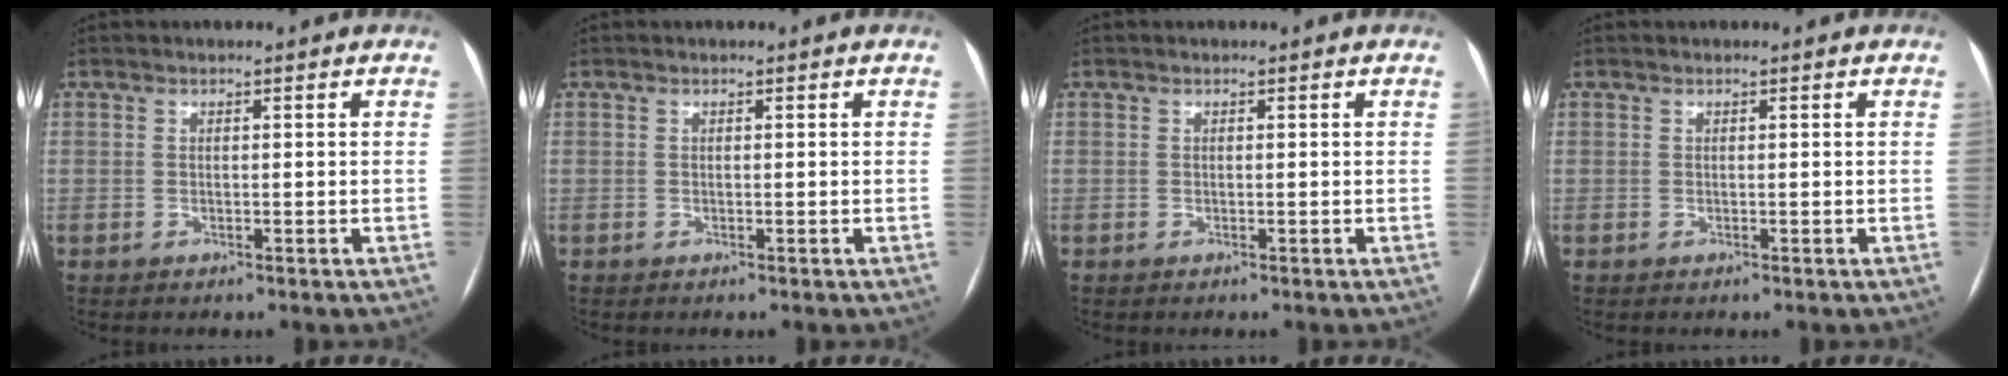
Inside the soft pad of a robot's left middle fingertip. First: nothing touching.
{"total": 0.0}
{"total": 0.0}
{"total": 0.0}